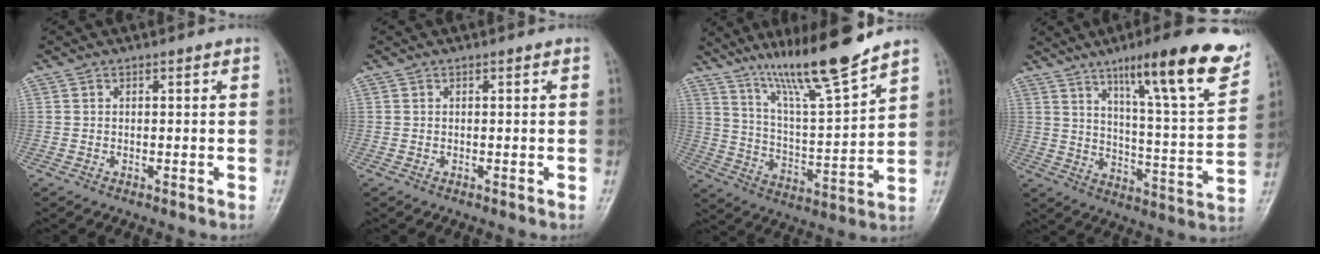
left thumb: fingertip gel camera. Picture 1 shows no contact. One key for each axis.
{"total": 0.0}
{"total": 15.5, "fx": 12.0, "fy": 1.0, "fz": 9.8, "tx": -0.159, "ty": -0.072, "tz": 0.214}
{"total": 20.7, "fx": 12.5, "fy": 3.3, "fz": 16.1, "tx": -0.204, "ty": -0.052, "tz": 0.190}